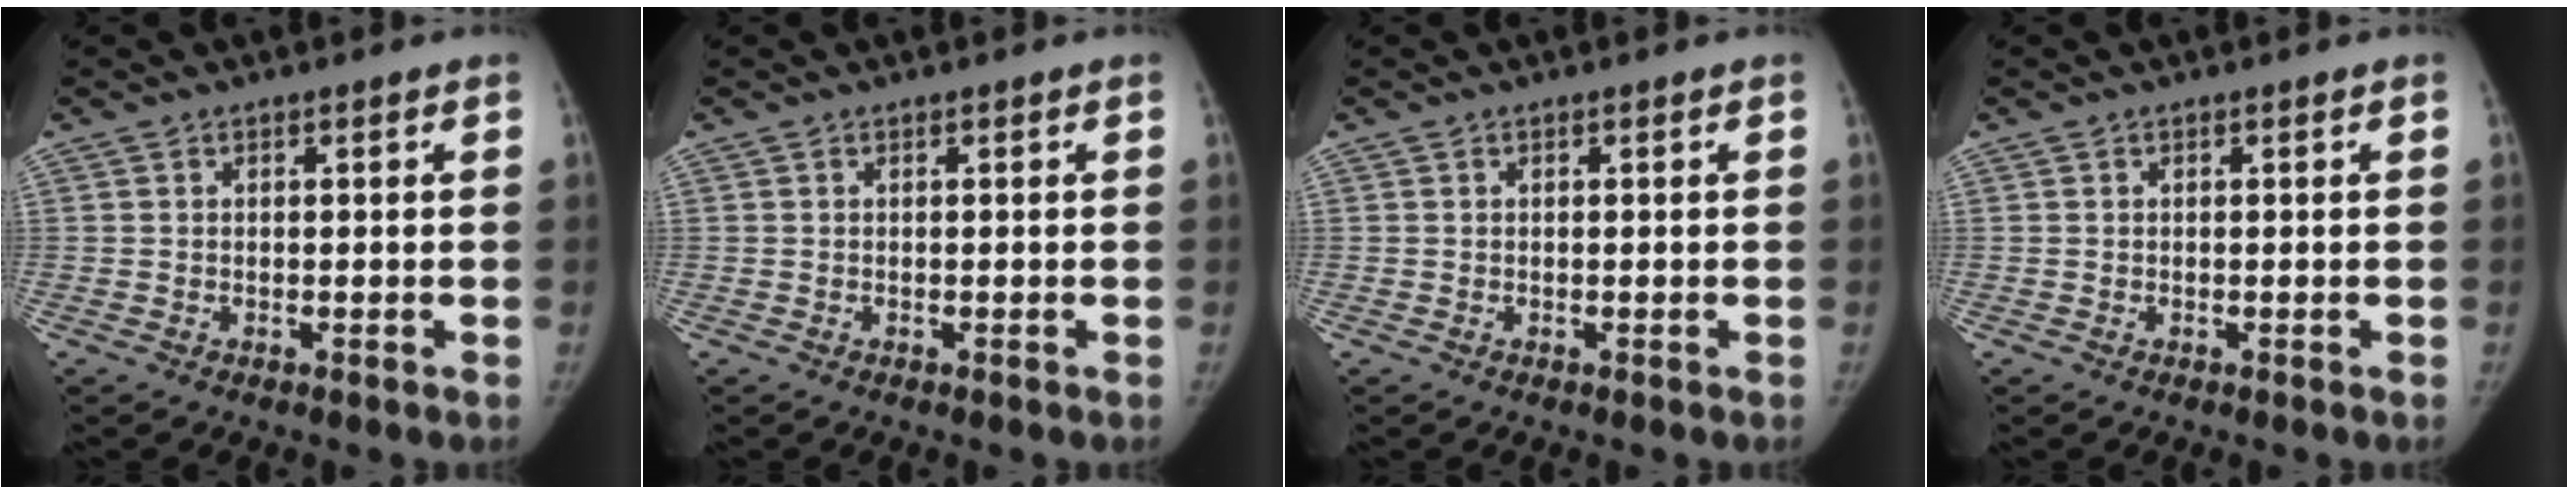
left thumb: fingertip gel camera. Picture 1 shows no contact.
{"total": 0.0}
{"total": 0.0}
{"total": 0.0}